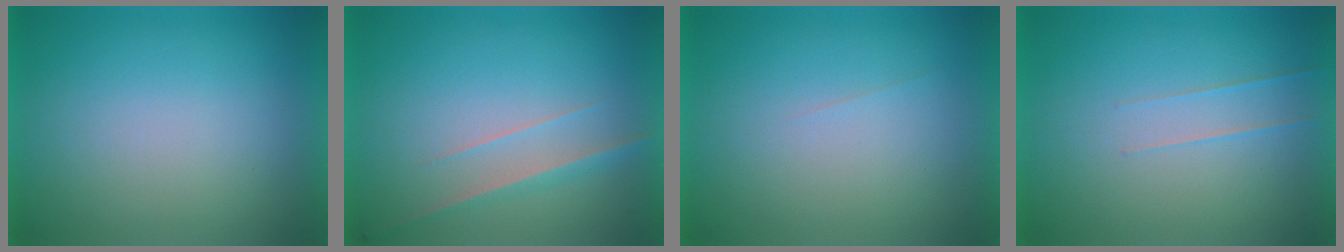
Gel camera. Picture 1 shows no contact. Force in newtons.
{"total": 2.8}
{"total": 1.5}
{"total": 1.7}